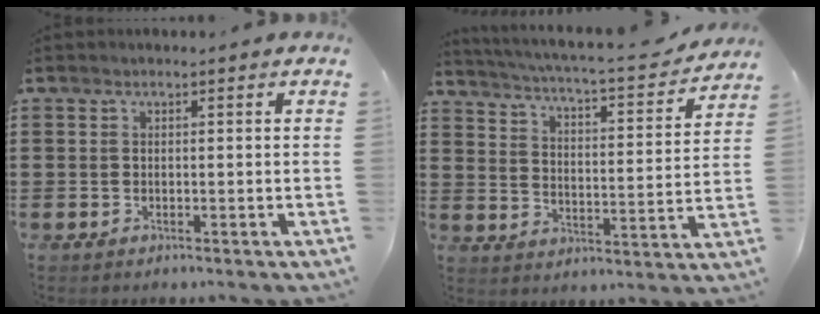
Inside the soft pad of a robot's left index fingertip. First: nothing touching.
{"total": 4.6, "force": [4.1, -0.3, 2.1], "torque": [-0.064, -0.034, 0.059]}